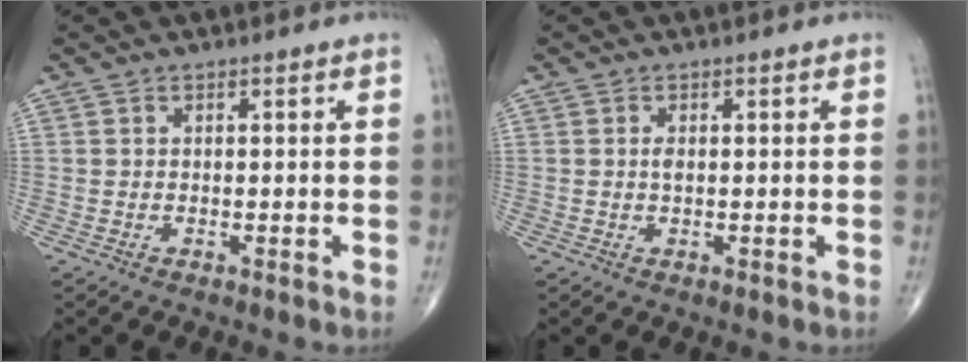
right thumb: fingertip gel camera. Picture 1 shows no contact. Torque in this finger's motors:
{"motor_torque": [0.71, 0.64, 0.12, -0.24, 0.00]}